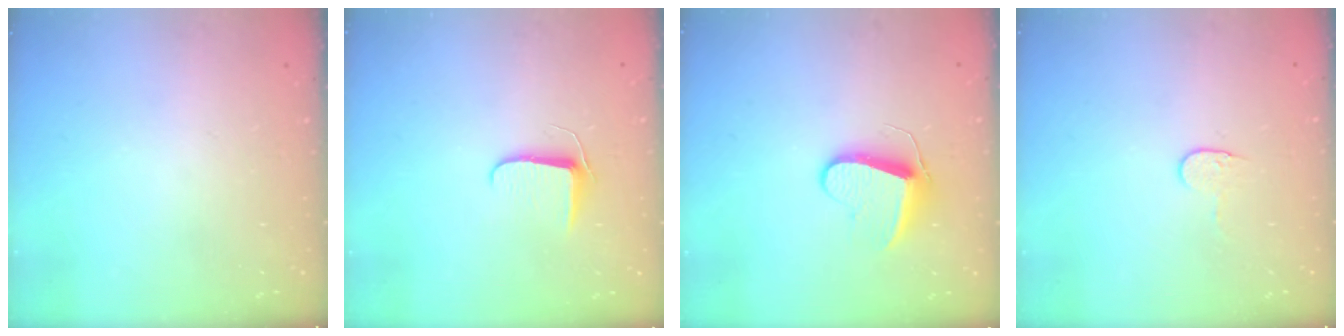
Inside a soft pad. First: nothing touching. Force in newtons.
{"total": 6.4, "press": 6.3, "slide": 0.8}
{"total": 9.4, "press": 9.4, "slide": 0.7}
{"total": 3.8, "press": 3.7, "slide": 0.4}